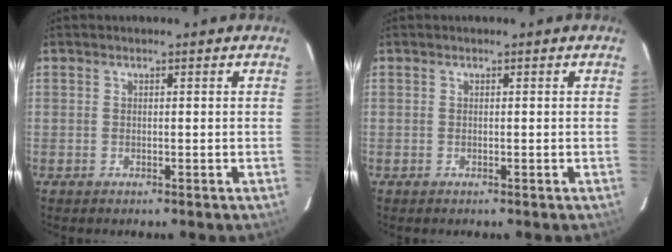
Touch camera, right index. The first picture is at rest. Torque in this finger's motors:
{"motor_torque": [-0.02, 0.02, 0.00, 0.00]}